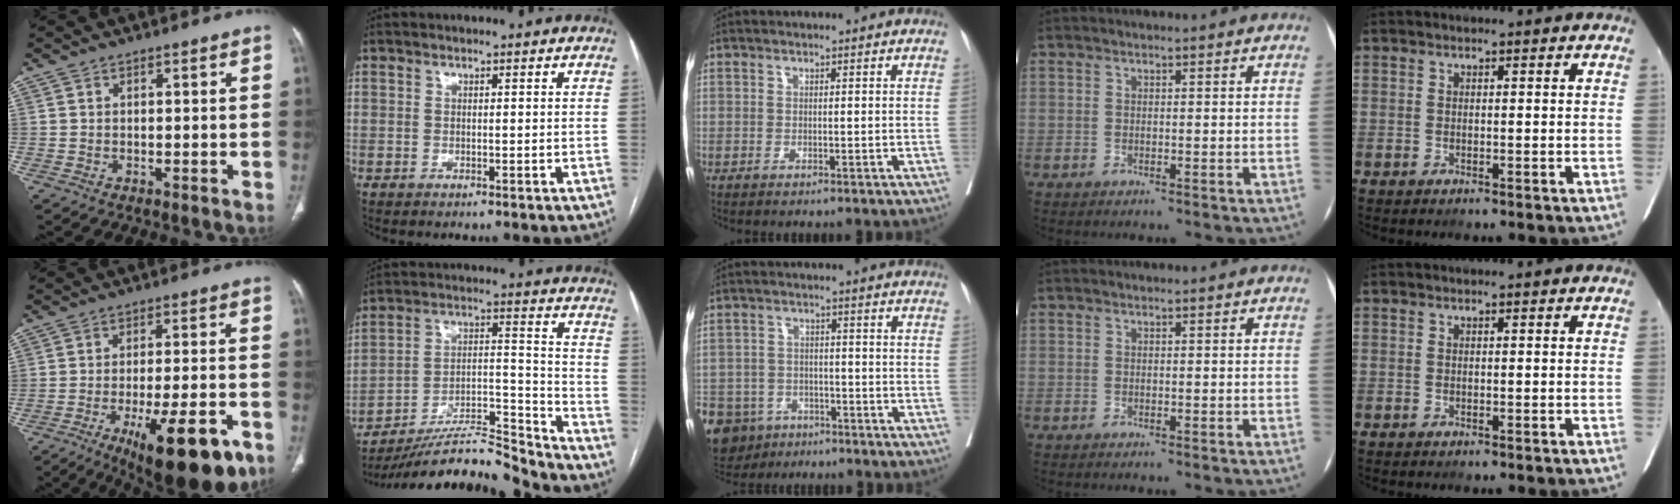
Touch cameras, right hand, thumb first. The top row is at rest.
{"thumb": {"total": 18.5, "force": [-9.7, 5.5, 14.7], "torque": [-0.171, 0.035, -0.133]}, "index": {"total": 17.5, "force": [-17.0, -0.1, 4.1], "torque": [-0.074, 0.033, -0.283]}, "middle": {"total": 15.3, "force": [-9.8, 10.5, 5.3], "torque": [-0.149, -0.003, -0.142]}}